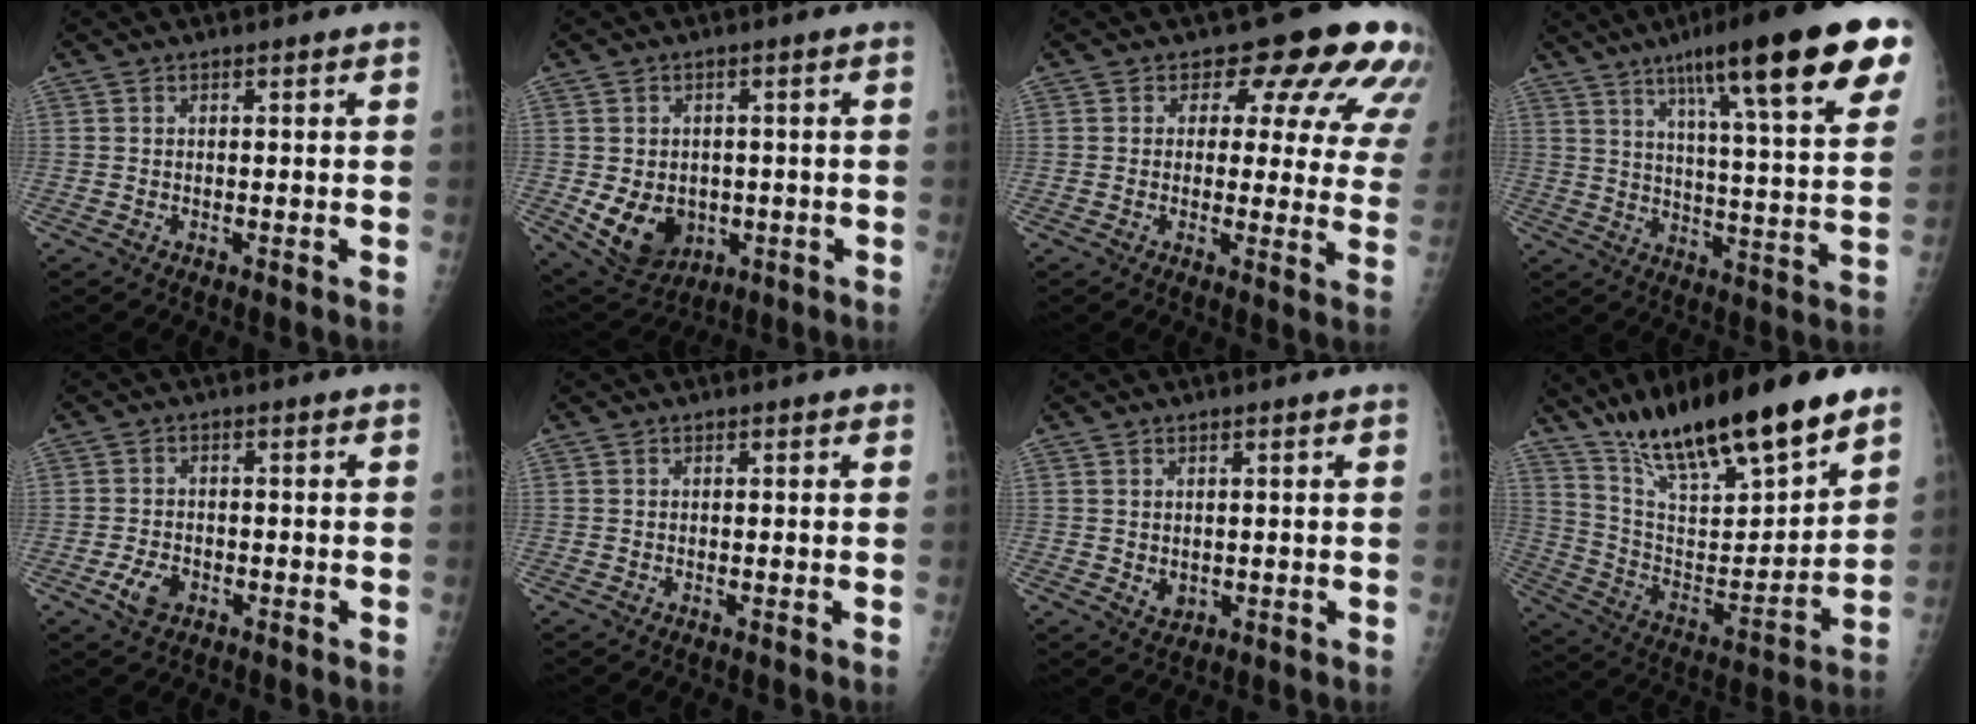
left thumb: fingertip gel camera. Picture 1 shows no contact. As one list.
[{"total": 9.8, "force": [-1.8, 7.8, 5.7], "torque": [-0.075, -0.002, -0.007]}, {"total": 13.6, "force": [8.2, 7.1, 8.3], "torque": [-0.044, -0.036, 0.071]}, {"total": 26.3, "force": [14.5, 4.4, 21.5], "torque": [-0.303, -0.029, 0.210]}, {"total": 3.9, "force": [-1.8, 2.5, 2.4], "torque": [-0.044, 0.007, -0.031]}, {"total": 0.0}, {"total": 2.0, "force": [0.1, 1.5, 1.3], "torque": [-0.015, -0.005, 0.011]}, {"total": 26.7, "force": [19.0, 6.9, 17.5], "torque": [-0.264, -0.065, 0.328]}]